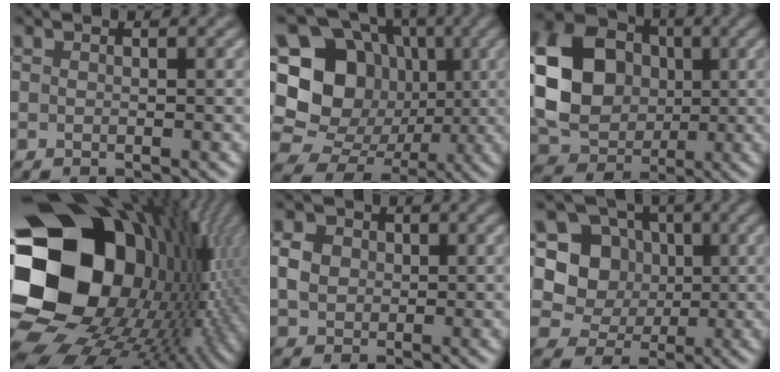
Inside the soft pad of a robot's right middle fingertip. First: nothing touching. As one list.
[{"total": 16.9, "force": [2.1, 15.2, 7.1], "torque": [-0.167, 0.035, 0.019]}, {"total": 12.4, "force": [0.6, 9.9, 7.4], "torque": [-0.161, 0.003, 0.004]}, {"total": 22.6, "force": [-1.7, 17.8, 13.8], "torque": [-0.287, -0.029, -0.035]}, {"total": 2.7, "force": [0.3, 2.4, 1.3], "torque": [-0.027, 0.002, 0.006]}, {"total": 5.5, "force": [0.8, 5.1, 2.1], "torque": [-0.025, 0.003, -0.003]}]